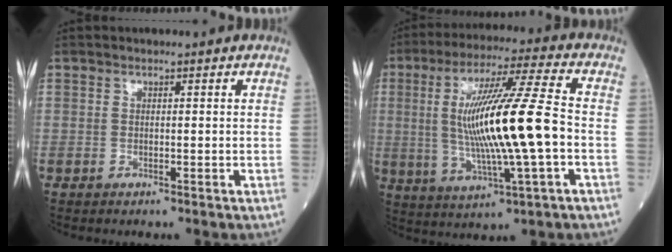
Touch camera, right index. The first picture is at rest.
{"total": 16.8, "force": [-0.7, 0.5, 16.7], "torque": [-0.317, 0.002, -0.014]}